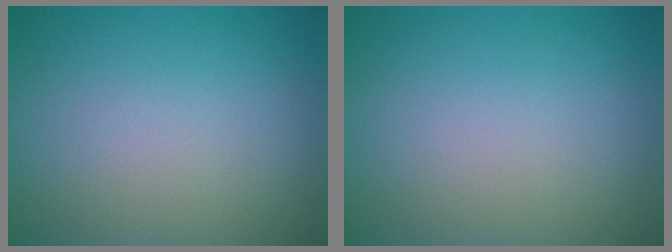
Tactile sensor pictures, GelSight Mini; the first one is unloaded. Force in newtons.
{"total": 0.0}